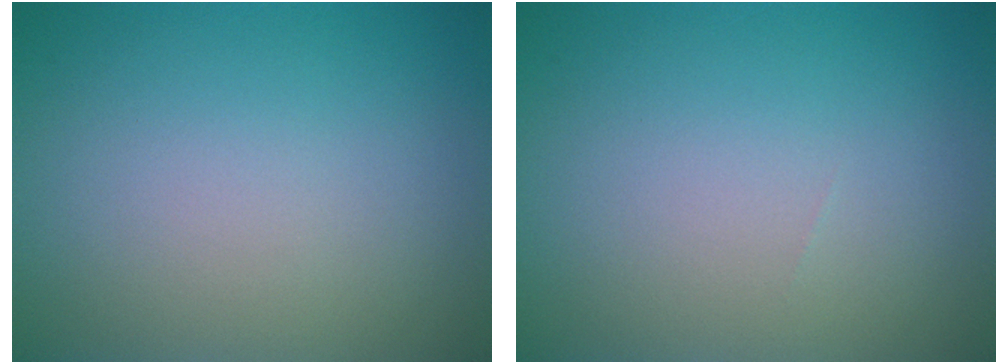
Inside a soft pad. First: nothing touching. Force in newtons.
{"total": 0.0}